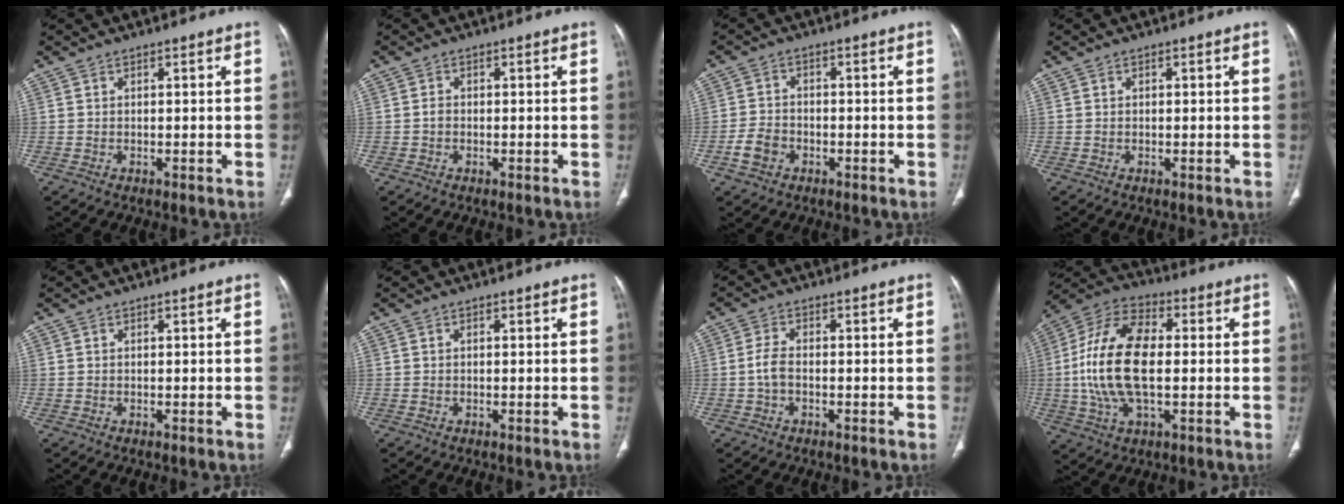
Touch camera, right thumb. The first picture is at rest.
{"total": 1.1, "force": [-0.2, 0.9, 0.6], "torque": [-0.003, 0.005, -0.006]}
{"total": 4.5, "force": [-2.0, 3.4, 2.2], "torque": [-0.038, 0.016, -0.037]}
{"total": 0.0}
{"total": 0.0}
{"total": 0.0}
{"total": 3.1, "force": [-0.7, 1.8, 2.4], "torque": [-0.048, 0.011, -0.017]}
{"total": 18.0, "force": [-0.1, 9.4, 15.4], "torque": [-0.310, 0.018, -0.006]}